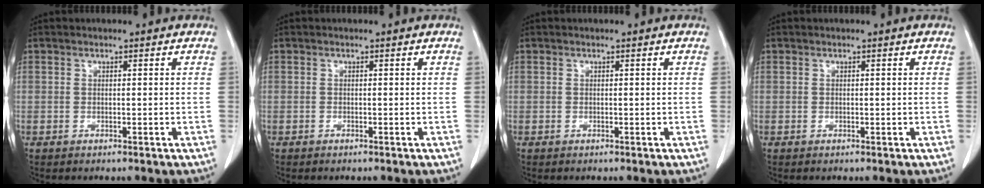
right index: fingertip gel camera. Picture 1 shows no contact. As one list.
[{"total": 0.0}, {"total": 0.0}, {"total": 0.0}]